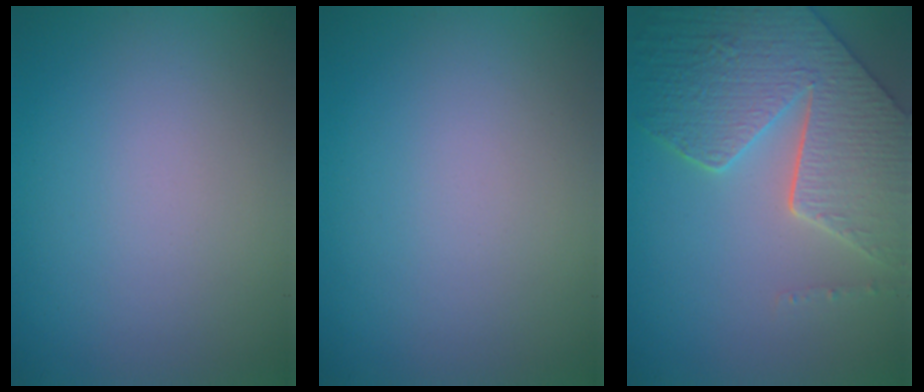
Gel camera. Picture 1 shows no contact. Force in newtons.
{"total": 0.0}
{"total": 8.0, "press": 6.1, "slide": 5.2}